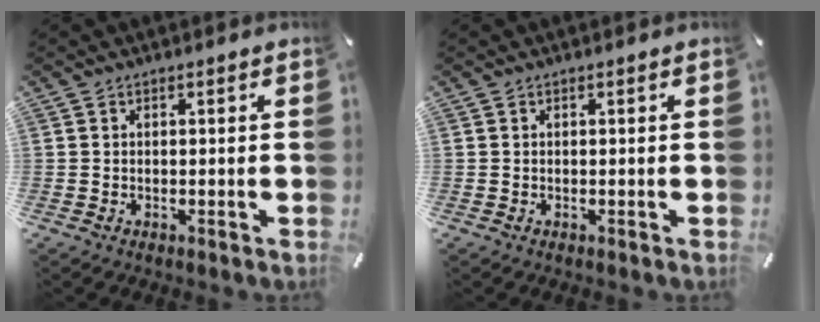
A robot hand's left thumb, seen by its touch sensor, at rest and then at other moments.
{"total": 0.0}